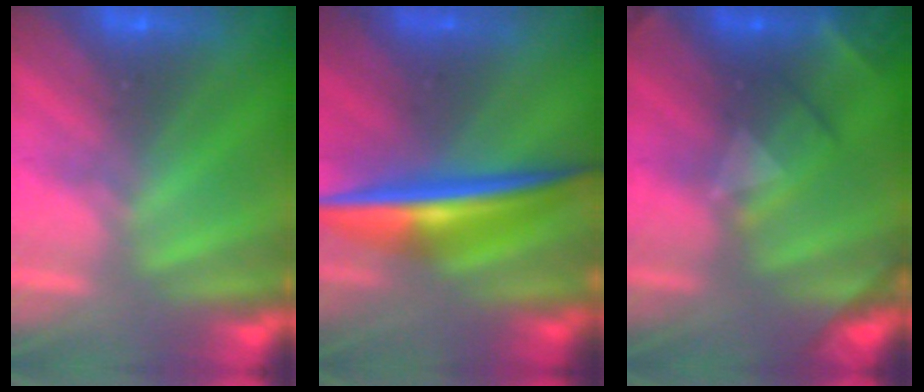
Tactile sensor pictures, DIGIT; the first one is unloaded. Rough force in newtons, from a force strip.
{"total": 5.7}
{"total": 2.6}